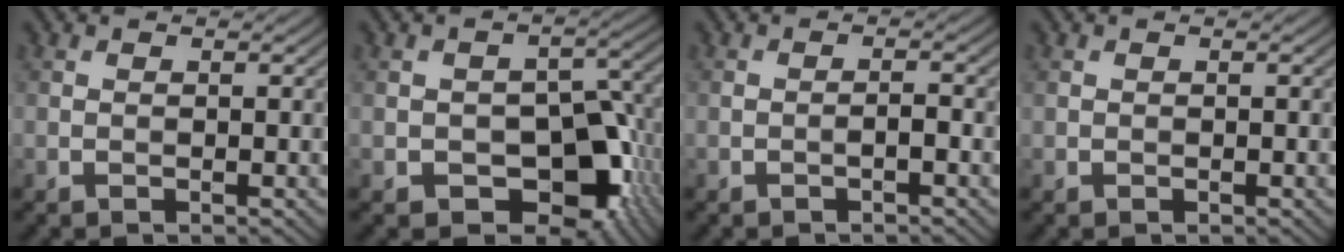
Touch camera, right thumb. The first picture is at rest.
{"total": 11.3, "force": [-4.1, 7.2, 7.7], "torque": [-0.101, -0.011, -0.066]}
{"total": 1.2, "force": [-0.7, 0.2, 1.0], "torque": [-0.015, 0.006, -0.014]}
{"total": 0.5, "force": [0.0, 0.5, 0.2], "torque": [-0.004, -0.002, 0.001]}